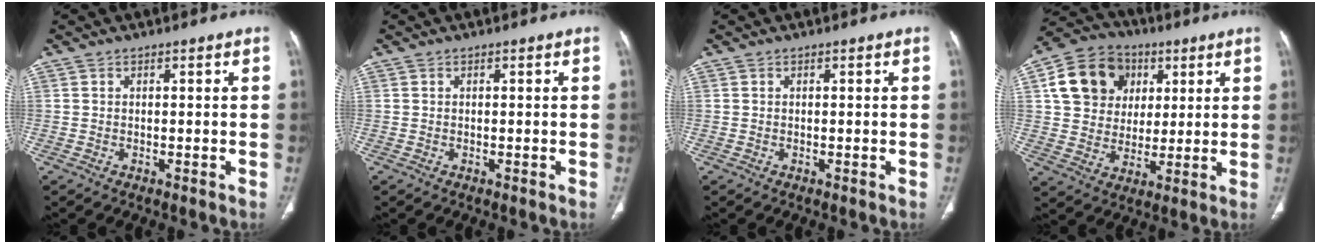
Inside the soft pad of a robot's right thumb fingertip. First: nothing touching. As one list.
[{"total": 0.0}, {"total": 0.0}, {"total": 15.1, "force": [4.8, 12.6, 6.7], "torque": [-0.098, 0.005, 0.082]}]